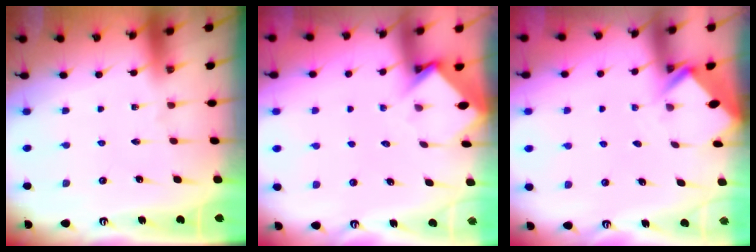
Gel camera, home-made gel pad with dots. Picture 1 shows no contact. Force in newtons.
{"total": 3.6, "press": 3.6, "slide": 0.2}
{"total": 2.7, "press": 2.7, "slide": 0.2}